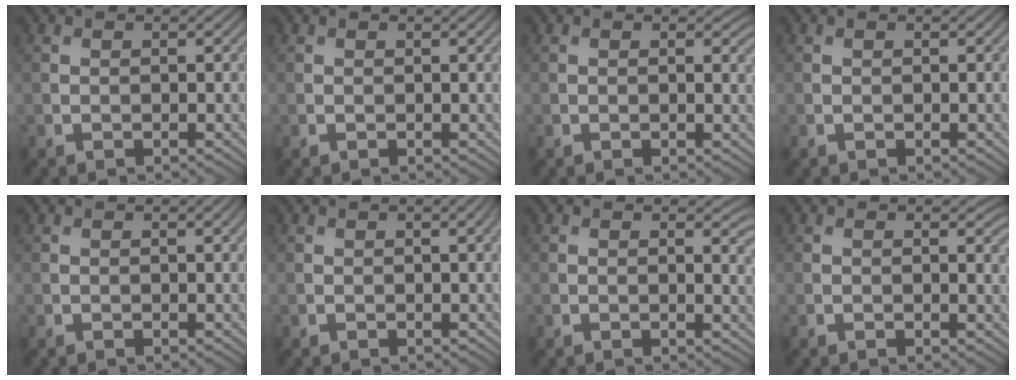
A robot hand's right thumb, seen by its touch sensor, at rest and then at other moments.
{"total": 0.7, "force": [0.2, 0.1, 0.6], "torque": [-0.008, 0.003, 0.003]}
{"total": 0.9, "force": [0.2, 0.3, 0.8], "torque": [-0.008, -0.006, 0.002]}
{"total": 0.0}
{"total": 1.0, "force": [0.3, 0.1, 0.9], "torque": [-0.014, 0.004, 0.004]}
{"total": 1.4, "force": [0.4, 0.2, 1.3], "torque": [-0.017, 0.005, 0.005]}
{"total": 2.0, "force": [0.7, 0.6, 1.8], "torque": [-0.021, -0.005, 0.010]}
{"total": 1.2, "force": [0.3, 0.4, 1.1], "torque": [-0.013, -0.006, 0.003]}